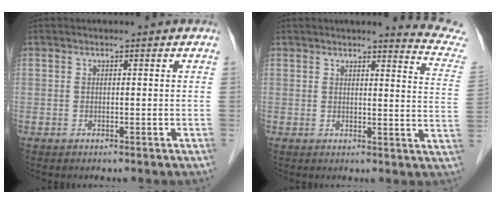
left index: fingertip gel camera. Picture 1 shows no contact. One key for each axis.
{"total": 9.7, "fx": 9.4, "fy": -0.7, "fz": 2.0, "tx": -0.014, "ty": -0.076, "tz": 0.082}